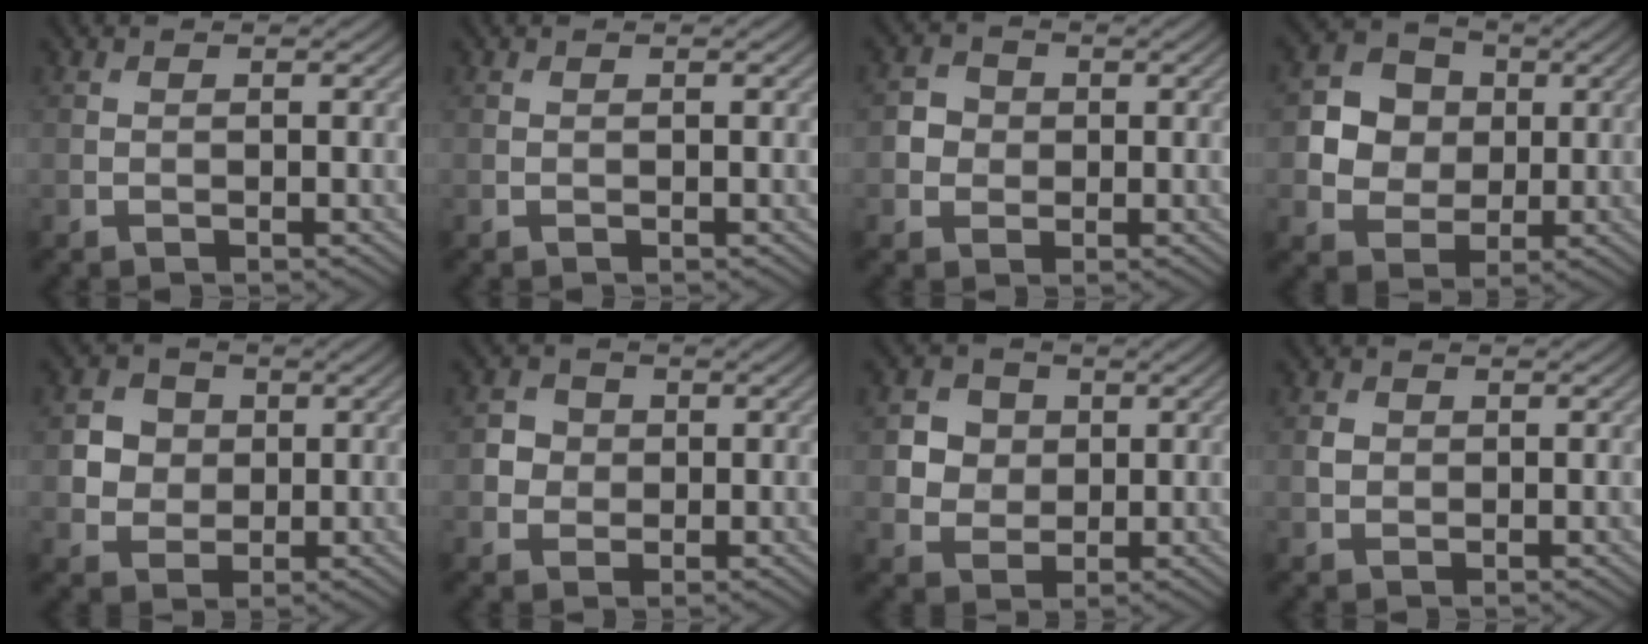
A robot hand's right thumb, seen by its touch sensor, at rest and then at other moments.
{"total": 0.0}
{"total": 2.6, "force": [-0.2, 2.5, 0.9], "torque": [-0.019, 0.000, -0.003]}
{"total": 6.9, "force": [0.8, 6.2, 3.1], "torque": [-0.073, 0.007, -0.001]}
{"total": 4.3, "force": [0.4, 4.0, 1.6], "torque": [-0.039, 0.001, -0.003]}
{"total": 2.9, "force": [0.1, 2.8, 0.9], "torque": [-0.024, 0.000, -0.006]}
{"total": 4.5, "force": [0.9, 4.1, 1.6], "torque": [-0.051, -0.002, 0.008]}
{"total": 1.4, "force": [0.1, 1.3, 0.6], "torque": [-0.012, -0.001, -0.001]}